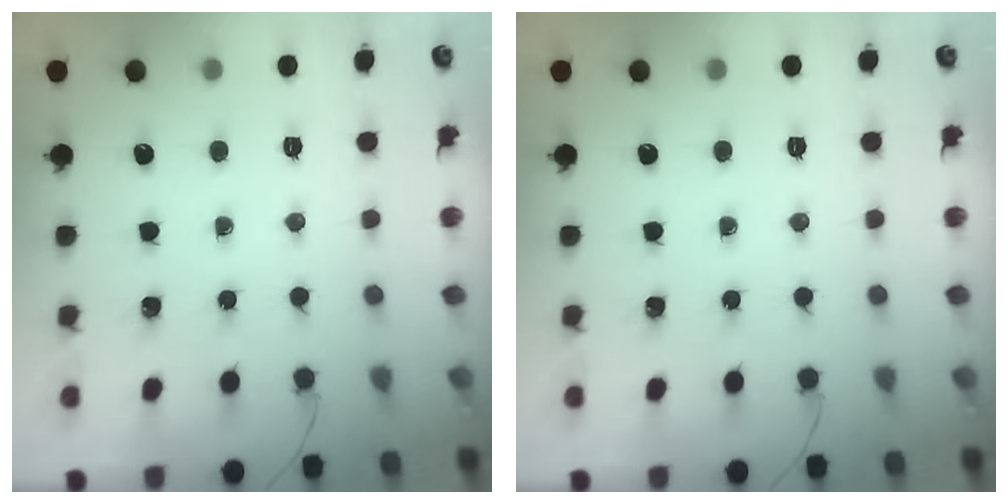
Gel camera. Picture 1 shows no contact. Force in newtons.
{"total": 0.0}